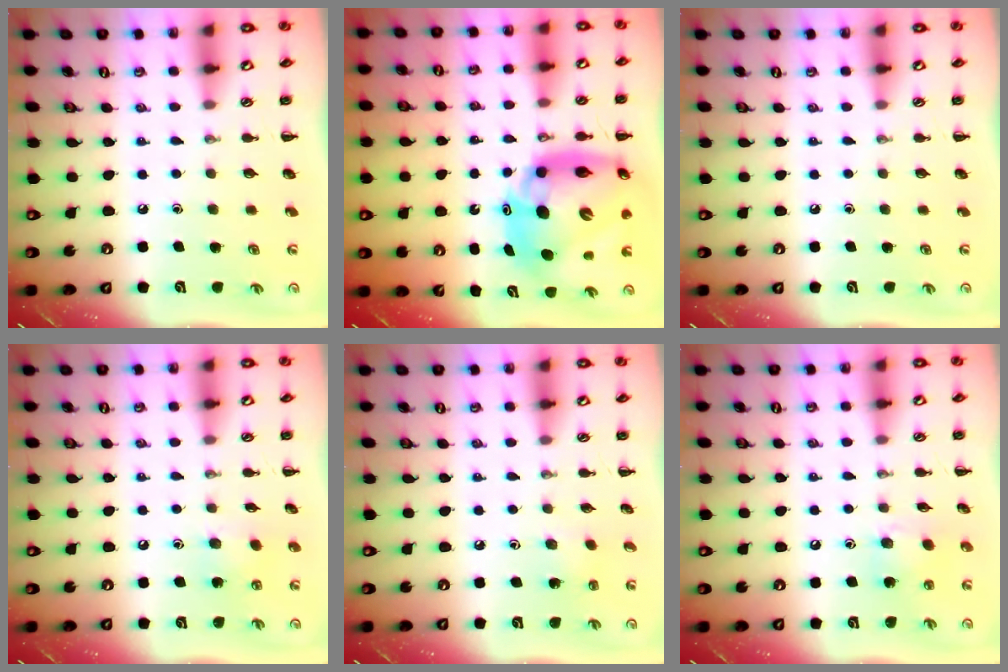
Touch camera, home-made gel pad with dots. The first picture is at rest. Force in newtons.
{"total": 17.1, "press": 16.4, "slide": 5.0}
{"total": 0.0}
{"total": 6.1, "press": 5.9, "slide": 1.3}
{"total": 2.0, "press": 1.8, "slide": 0.7}
{"total": 8.9, "press": 8.6, "slide": 2.2}